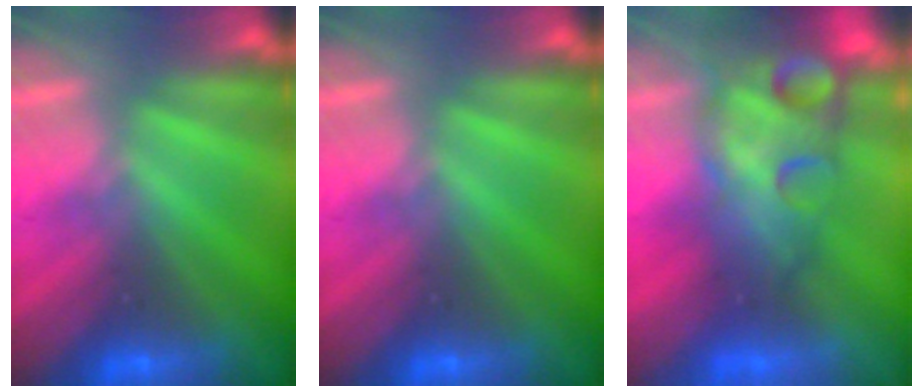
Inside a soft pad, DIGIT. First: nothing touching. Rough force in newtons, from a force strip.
{"total": 0.0}
{"total": 5.8}